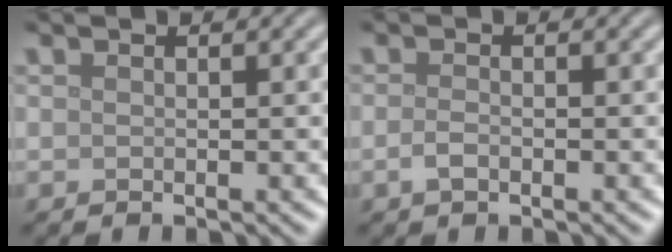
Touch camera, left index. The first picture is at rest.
{"total": 1.1, "force": [-0.5, 0.5, 0.9], "torque": [-0.020, -0.002, -0.012]}